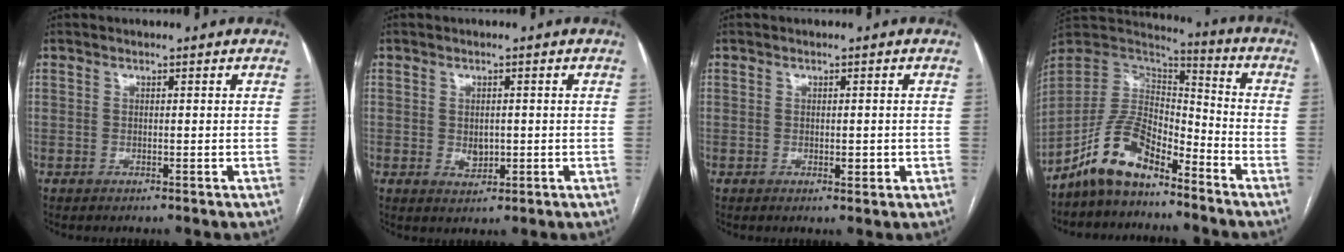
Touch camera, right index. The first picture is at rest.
{"total": 2.5, "force": [-0.1, 1.8, 1.8], "torque": [-0.029, -0.003, 0.006]}
{"total": 1.7, "force": [-0.2, 0.9, 1.4], "torque": [-0.018, -0.002, 0.001]}
{"total": 11.6, "force": [-8.5, 4.5, 6.5], "torque": [-0.137, 0.027, -0.162]}